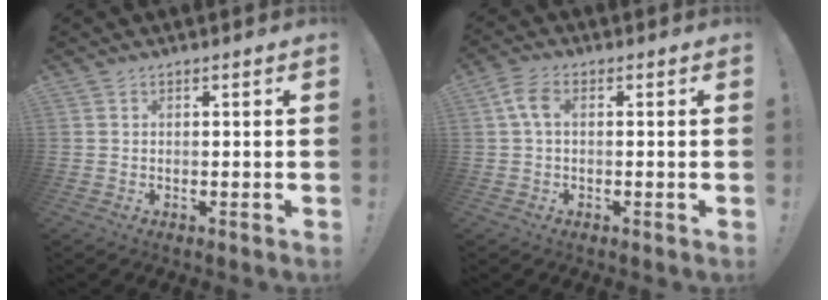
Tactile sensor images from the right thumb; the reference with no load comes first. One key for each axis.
{"total": 5.0, "fx": 0.9, "fy": 2.8, "fz": 4.1, "tx": -0.085, "ty": 0.011, "tz": 0.019}